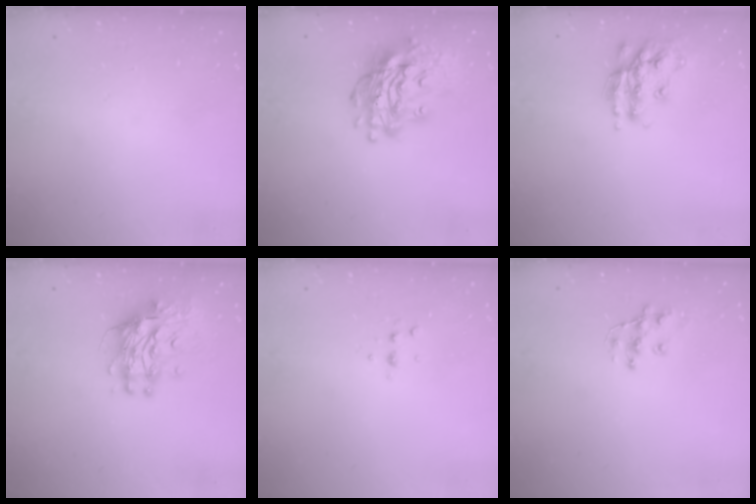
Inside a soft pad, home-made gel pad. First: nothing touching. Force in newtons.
{"total": 19.1, "press": 19.0, "slide": 1.9}
{"total": 15.9, "press": 15.9, "slide": 0.9}
{"total": 12.0, "press": 11.9, "slide": 1.1}
{"total": 4.0, "press": 3.9, "slide": 0.9}
{"total": 8.8, "press": 8.8, "slide": 0.6}